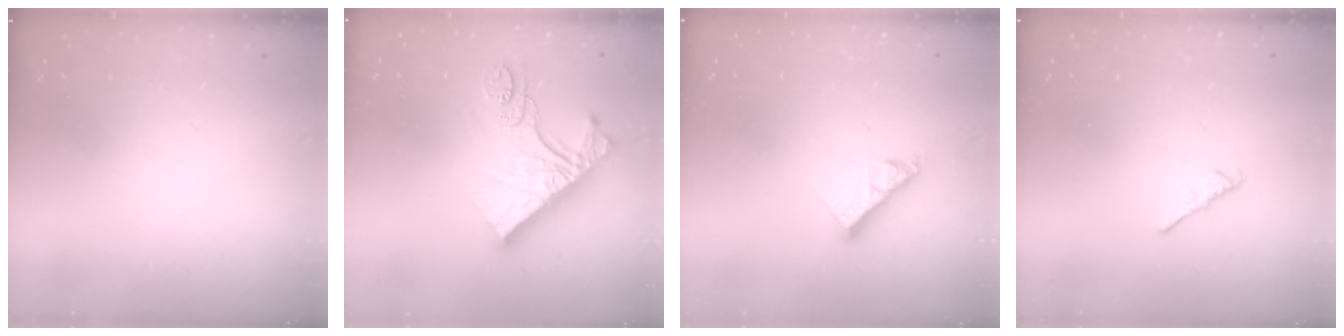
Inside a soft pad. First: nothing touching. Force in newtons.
{"total": 15.2, "press": 15.2, "slide": 1.3}
{"total": 8.8, "press": 8.7, "slide": 0.8}
{"total": 2.6, "press": 2.6, "slide": 0.6}